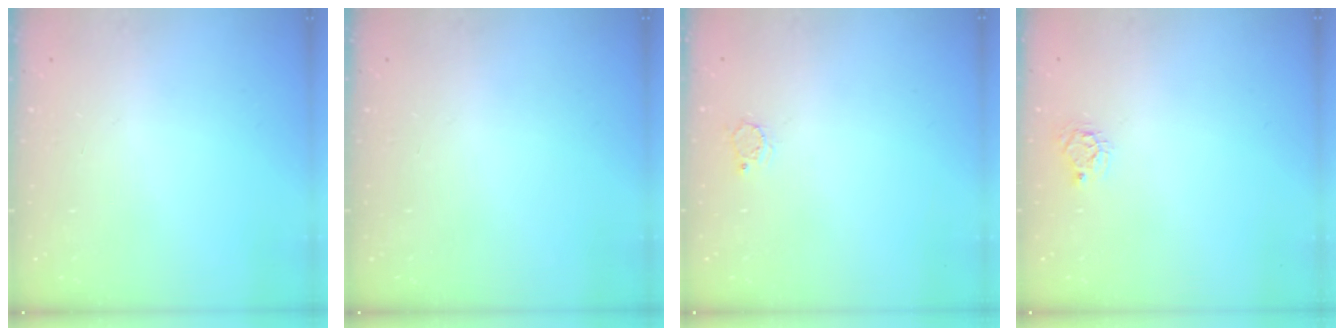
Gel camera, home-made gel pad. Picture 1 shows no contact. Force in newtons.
{"total": 0.0}
{"total": 3.6, "press": 3.6, "slide": 0.1}
{"total": 5.7, "press": 5.7, "slide": 0.3}